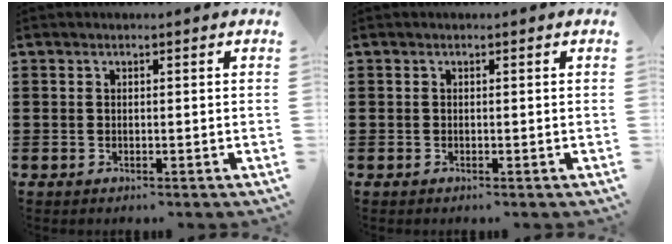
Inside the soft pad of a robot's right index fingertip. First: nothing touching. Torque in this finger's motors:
{"motor_torque": [-0.54, 0.88, -0.24, -0.03]}